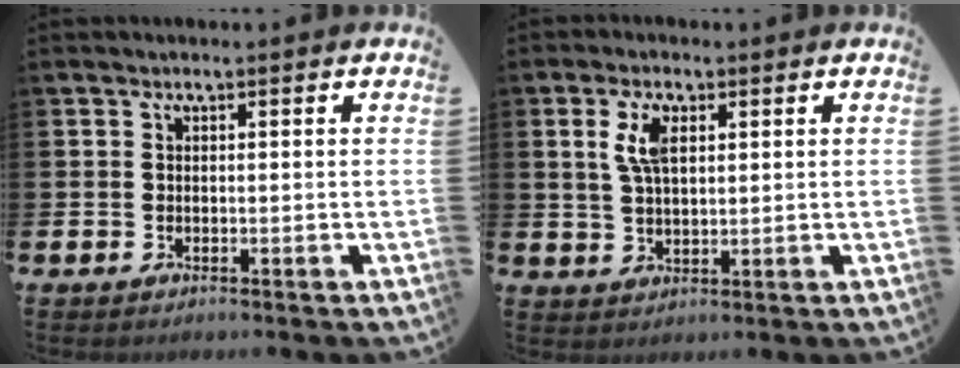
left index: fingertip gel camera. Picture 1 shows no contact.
{"total": 4.7, "force": [2.2, 2.1, 3.6], "torque": [-0.056, -0.001, 0.033]}